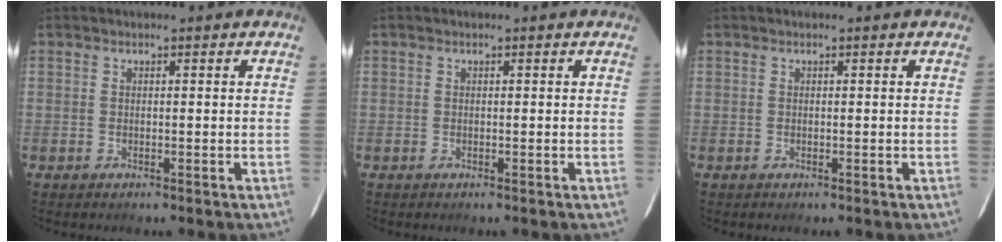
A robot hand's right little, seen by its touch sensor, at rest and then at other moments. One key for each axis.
{"total": 0.0}
{"total": 0.0}